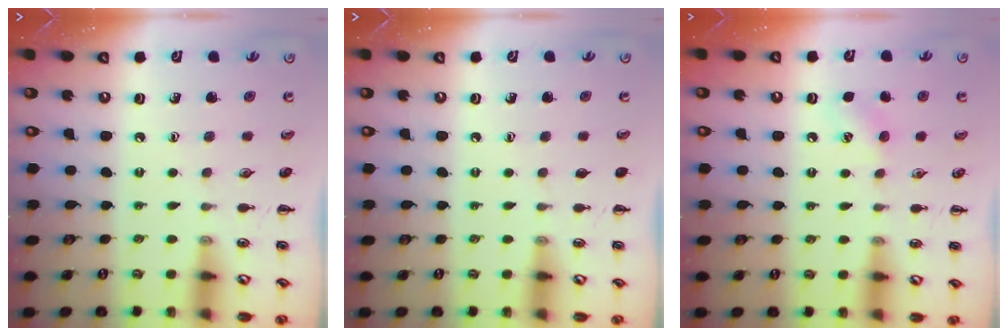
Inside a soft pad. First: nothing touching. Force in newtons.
{"total": 0.0}
{"total": 3.8, "press": 3.6, "slide": 1.0}